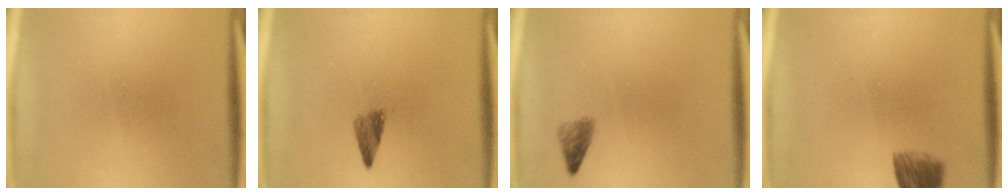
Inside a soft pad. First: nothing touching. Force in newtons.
{"total": 2.4}
{"total": 1.7}
{"total": 4.8}